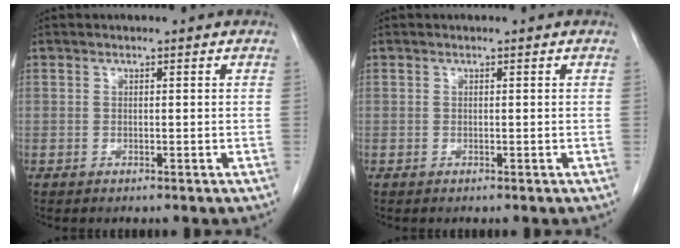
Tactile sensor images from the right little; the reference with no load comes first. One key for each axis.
{"total": 0.0}